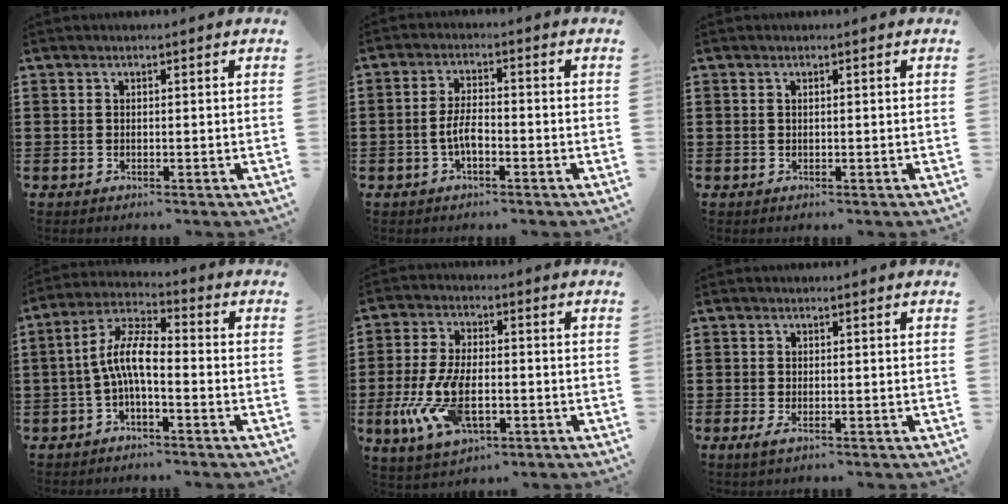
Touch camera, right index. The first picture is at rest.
{"total": 4.1, "force": [-1.4, 1.5, 3.6], "torque": [-0.085, -0.001, -0.032]}
{"total": 0.0}
{"total": 7.6, "force": [-1.6, 2.4, 7.0], "torque": [-0.160, -0.004, -0.036]}
{"total": 10.3, "force": [-2.9, 4.8, 8.7], "torque": [-0.205, -0.014, -0.055]}
{"total": 0.8, "force": [-0.2, 0.3, 0.7], "torque": [-0.013, -0.002, -0.003]}